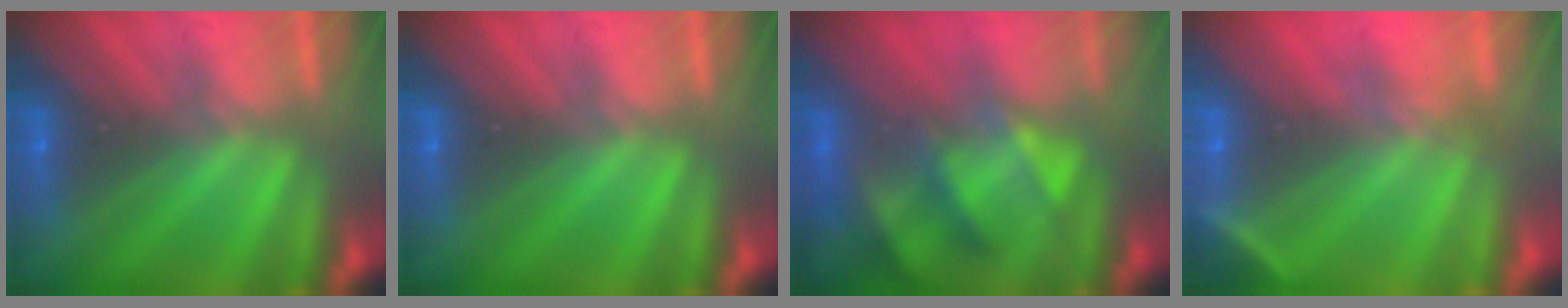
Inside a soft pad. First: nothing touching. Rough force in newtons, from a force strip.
{"total": 0.0}
{"total": 4.9}
{"total": 2.9}